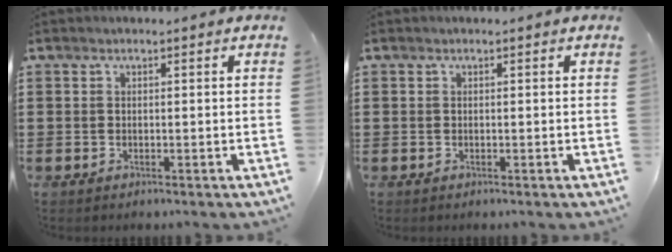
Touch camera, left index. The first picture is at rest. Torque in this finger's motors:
{"motor_torque": [-0.01, -0.01, 0.00, 0.00]}